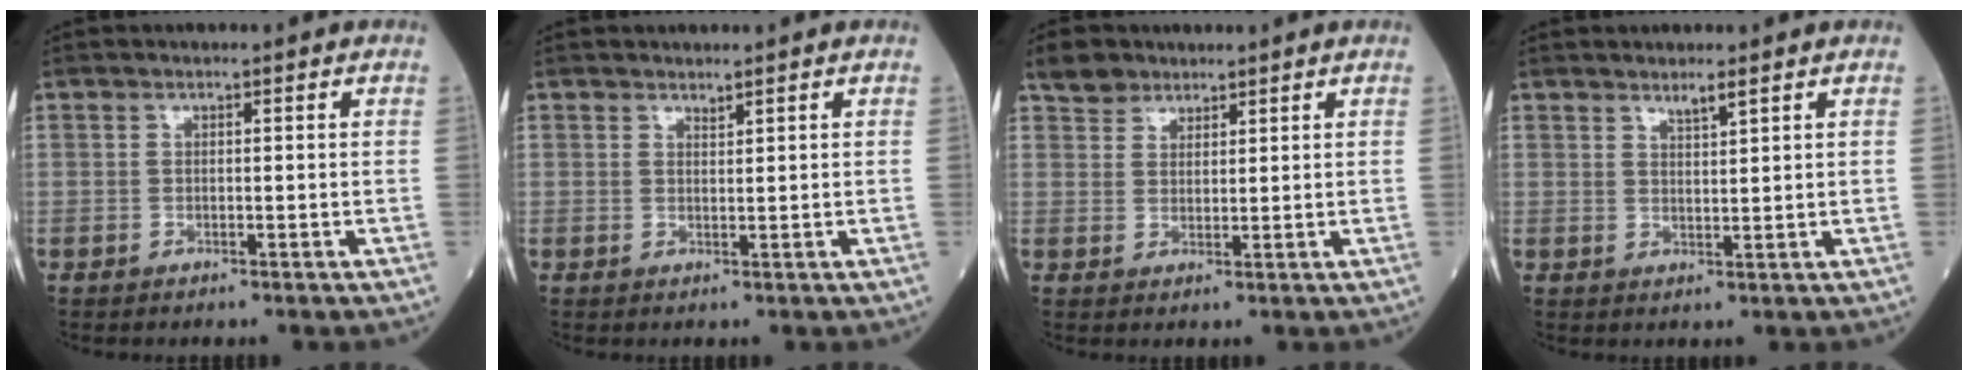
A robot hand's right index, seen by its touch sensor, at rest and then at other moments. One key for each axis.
{"total": 0.7, "fx": 0.7, "fy": 0.0, "fz": 0.2, "tx": -0.007, "ty": -0.006, "tz": 0.013}
{"total": 3.6, "fx": 2.8, "fy": 2.3, "fz": 0.5, "tx": -0.009, "ty": 0.011, "tz": 0.050}
{"total": 1.9, "fx": 1.5, "fy": -0.1, "fz": 1.0, "tx": -0.021, "ty": -0.005, "tz": 0.029}